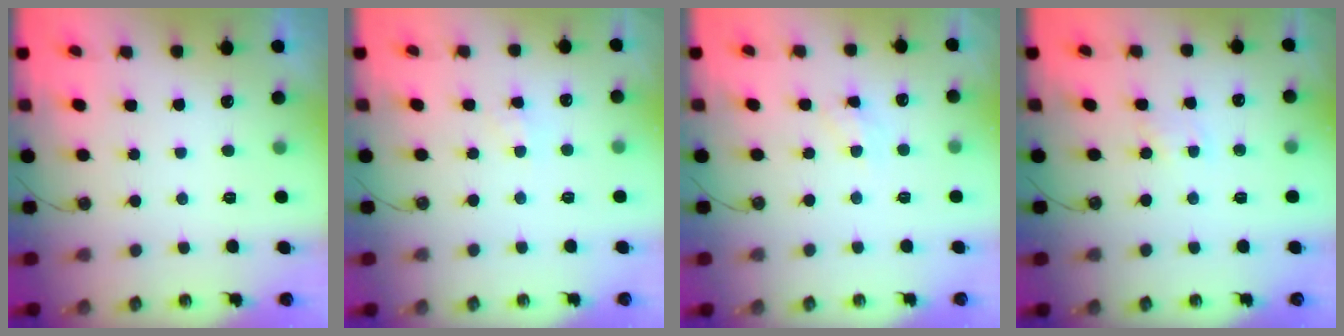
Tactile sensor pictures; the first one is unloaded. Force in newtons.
{"total": 2.5, "press": 2.4, "slide": 0.4}
{"total": 5.0, "press": 4.9, "slide": 0.8}
{"total": 2.0, "press": 2.0, "slide": 0.3}